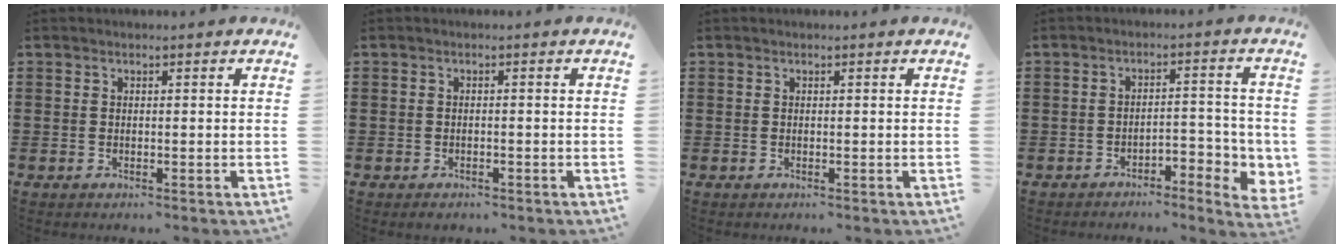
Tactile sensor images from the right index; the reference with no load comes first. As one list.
[{"total": 0.9, "force": [-0.9, 0.3, 0.2], "torque": [-0.007, -0.001, -0.018]}, {"total": 0.0}, {"total": 3.8, "force": [-2.6, 1.5, 2.4], "torque": [-0.042, 0.009, -0.051]}]